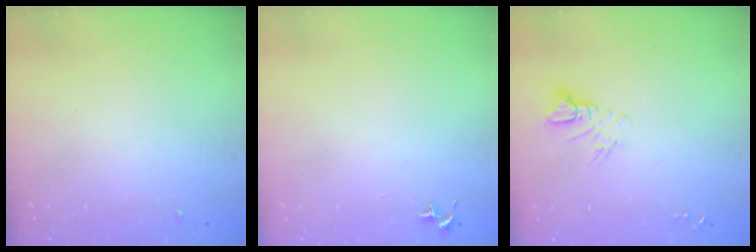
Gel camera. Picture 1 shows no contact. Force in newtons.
{"total": 0.8, "press": 0.7, "slide": 0.3}
{"total": 6.0, "press": 6.0, "slide": 0.2}